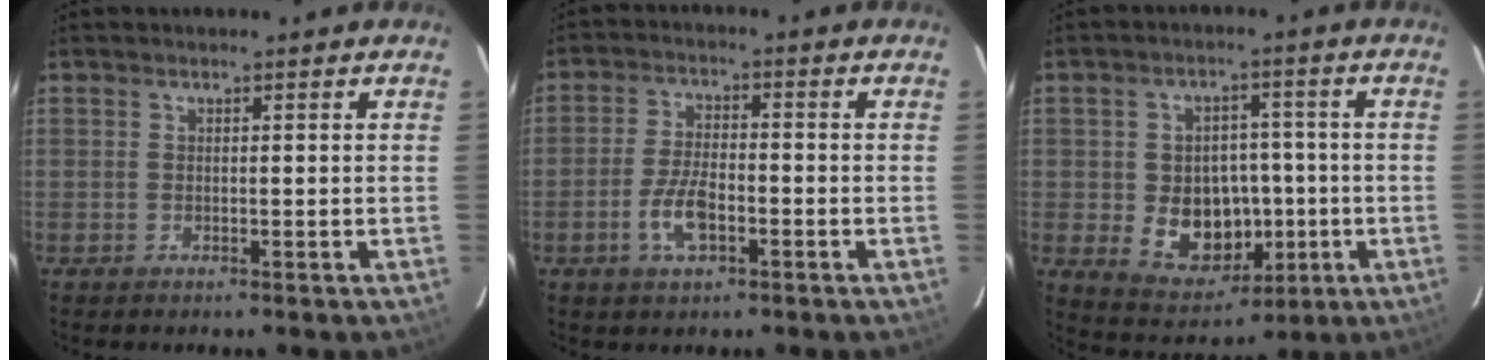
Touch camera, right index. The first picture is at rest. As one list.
[{"total": 7.1, "force": [-2.9, 3.1, 5.6], "torque": [-0.121, 0.000, -0.053]}, {"total": 11.7, "force": [-2.2, 9.4, 6.7], "torque": [-0.137, 0.004, -0.010]}]